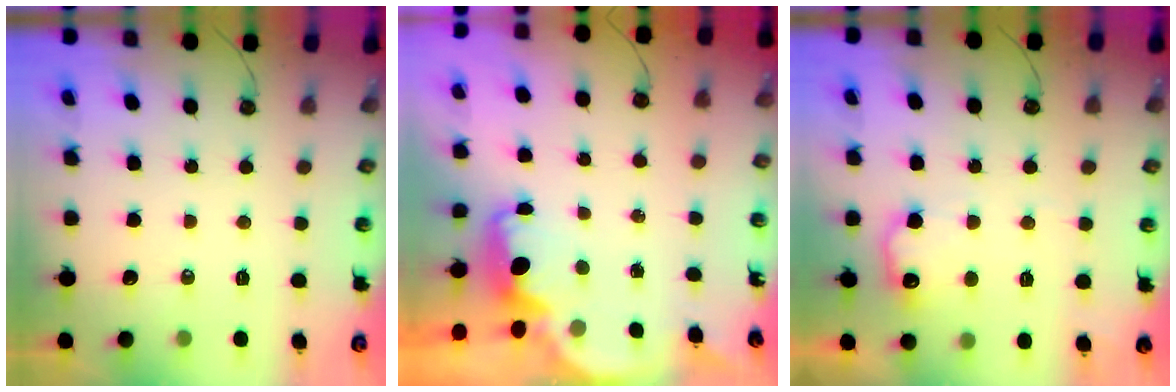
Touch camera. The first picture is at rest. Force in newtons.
{"total": 2.2, "press": 2.1, "slide": 0.6}
{"total": 10.5, "press": 10.5, "slide": 0.7}